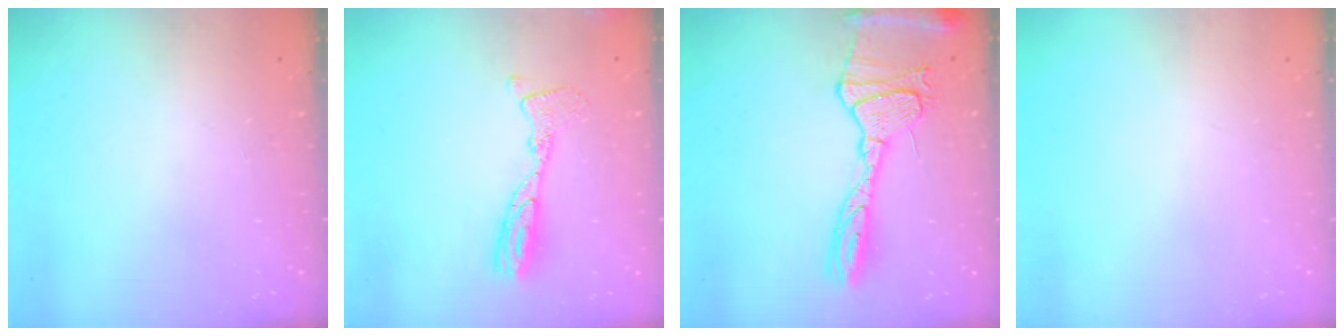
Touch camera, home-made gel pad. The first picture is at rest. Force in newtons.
{"total": 10.8, "press": 10.8, "slide": 1.0}
{"total": 17.8, "press": 17.7, "slide": 1.5}
{"total": 0.0}